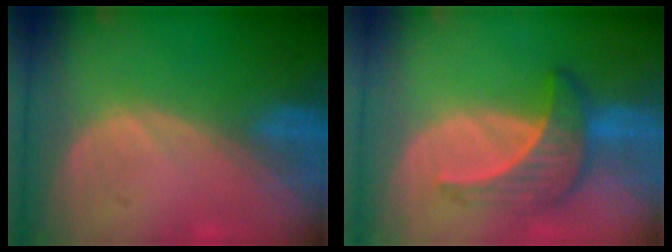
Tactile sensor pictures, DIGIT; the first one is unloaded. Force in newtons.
{"total": 6.7, "press": 6.4, "slide": 2.0}